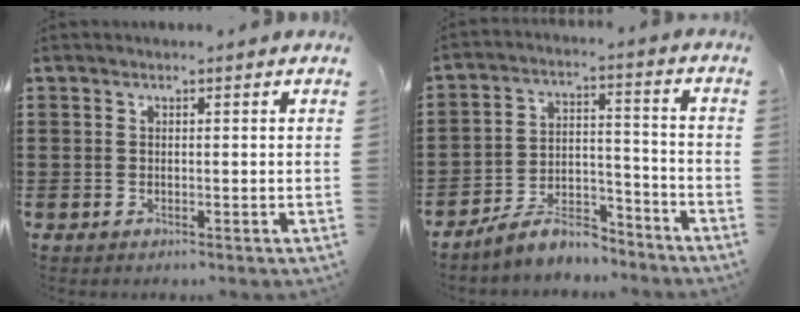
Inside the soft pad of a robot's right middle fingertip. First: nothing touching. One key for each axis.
{"total": 7.6, "fx": -6.8, "fy": 2.2, "fz": 2.5, "tx": -0.047, "ty": 0.018, "tz": -0.129}